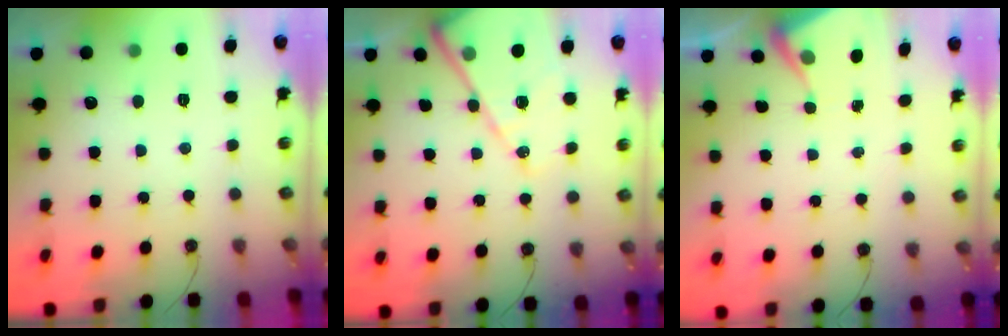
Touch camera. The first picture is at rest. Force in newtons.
{"total": 14.1, "press": 14.0, "slide": 1.3}
{"total": 4.3, "press": 4.3, "slide": 0.6}